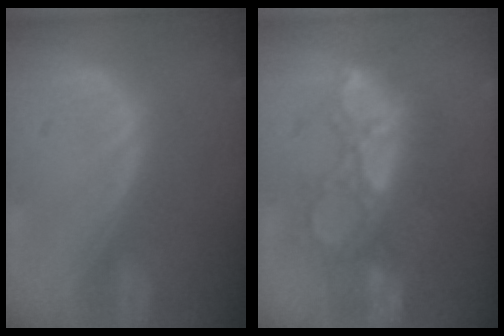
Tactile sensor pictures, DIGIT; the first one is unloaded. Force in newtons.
{"total": 10.8, "press": 9.4, "slide": 5.3}